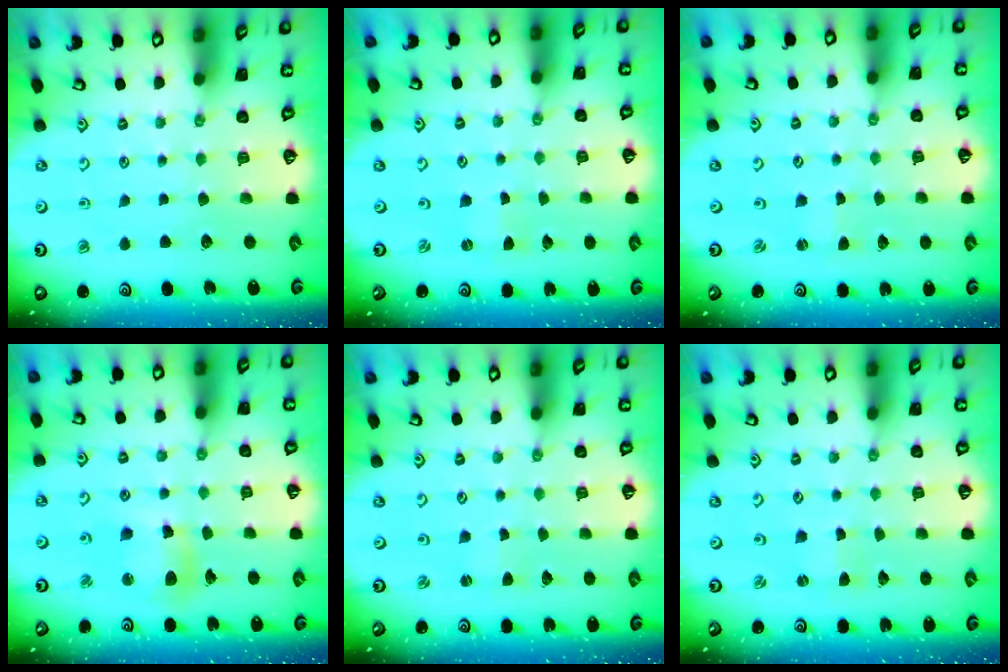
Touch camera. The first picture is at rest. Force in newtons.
{"total": 0.0}
{"total": 0.0}
{"total": 11.3, "press": 11.2, "slide": 1.5}
{"total": 0.8, "press": 0.8, "slide": 0.1}
{"total": 0.6, "press": 0.6, "slide": 0.1}